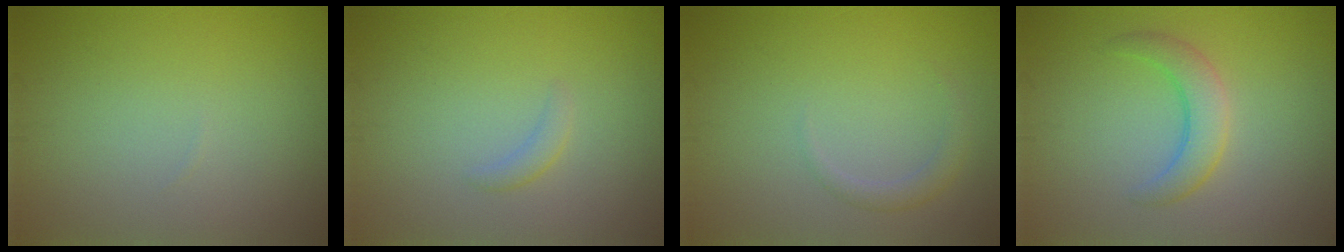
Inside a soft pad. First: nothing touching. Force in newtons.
{"total": 1.0, "press": 1.0, "slide": 0.0}
{"total": 1.3, "press": 1.3, "slide": 0.1}
{"total": 3.0, "press": 3.0, "slide": 0.2}